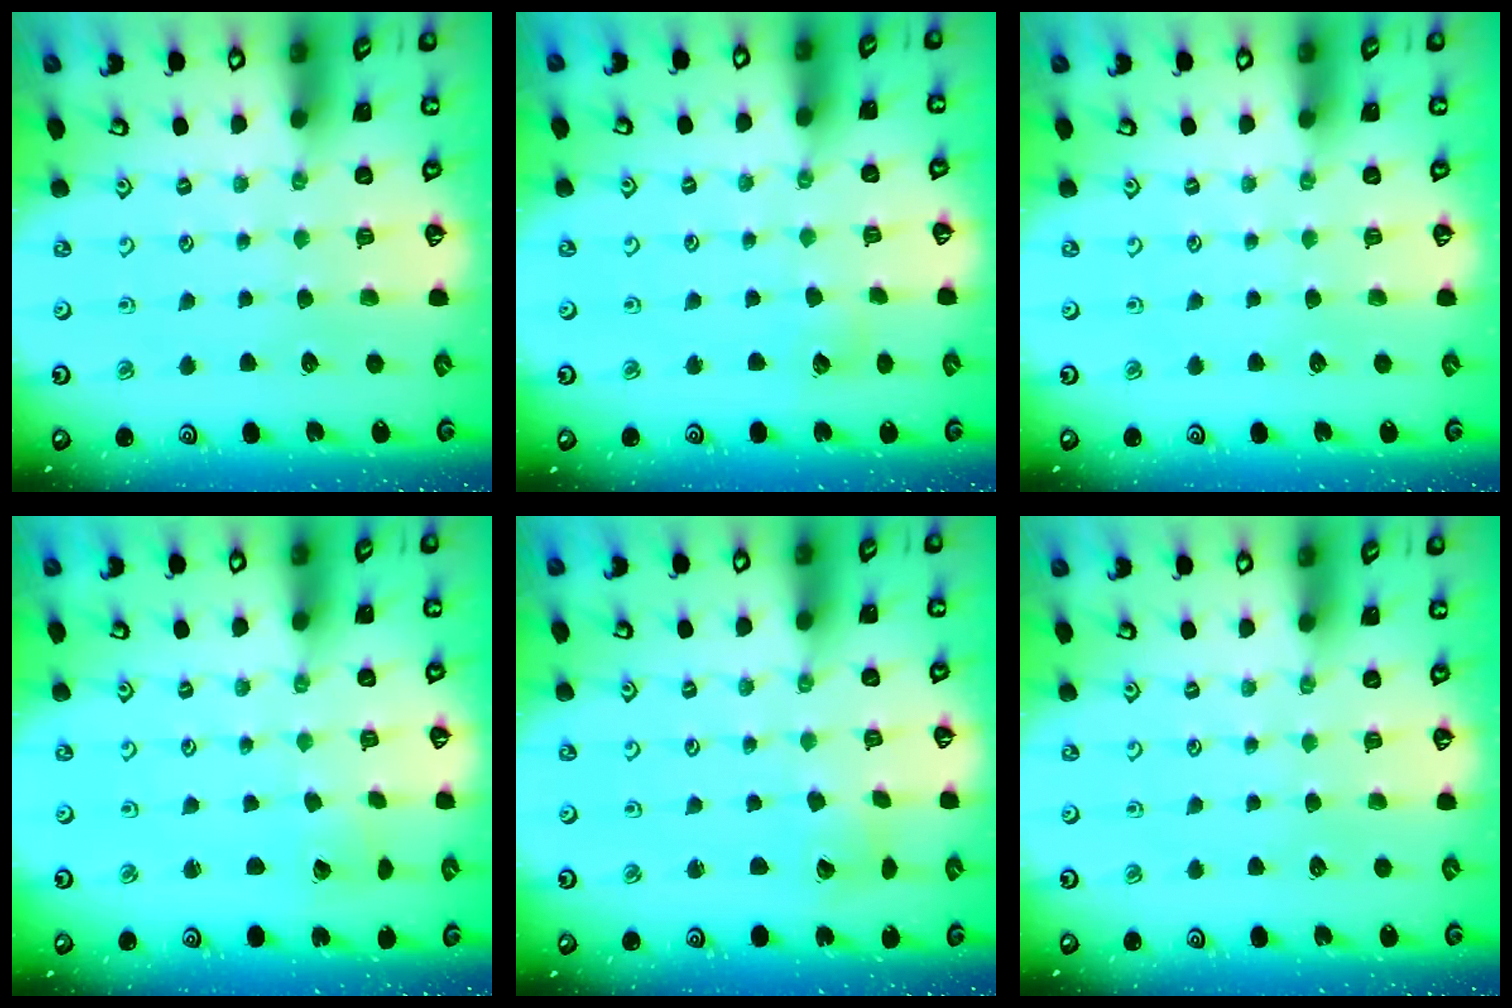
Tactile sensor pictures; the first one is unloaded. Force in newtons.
{"total": 3.0, "press": 3.0, "slide": 0.3}
{"total": 0.0}
{"total": 1.9, "press": 1.9, "slide": 0.1}
{"total": 2.2, "press": 2.2, "slide": 0.2}
{"total": 0.0}